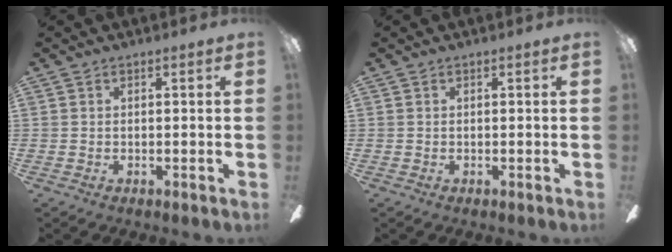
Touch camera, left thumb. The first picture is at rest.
{"total": 0.0}